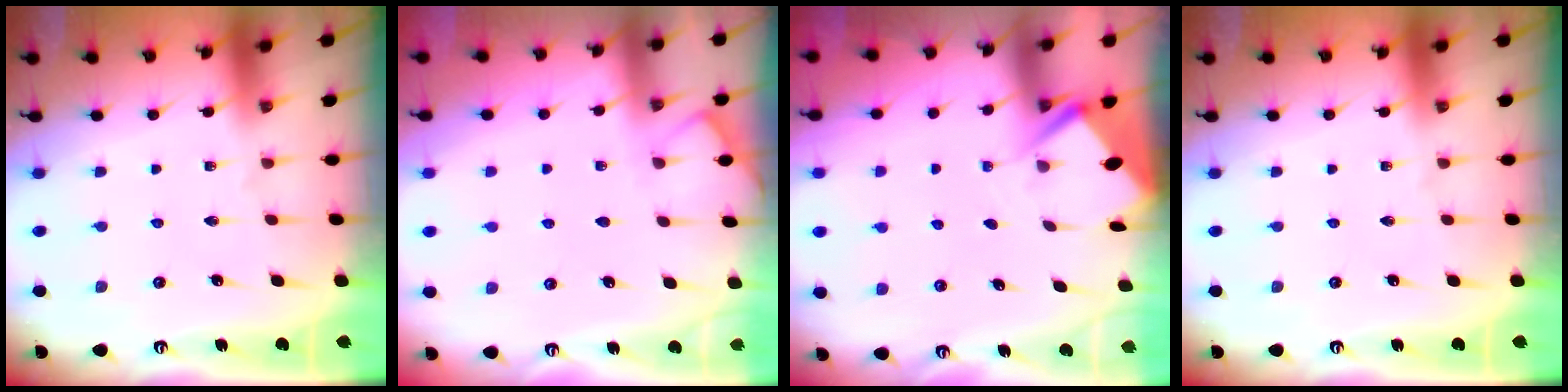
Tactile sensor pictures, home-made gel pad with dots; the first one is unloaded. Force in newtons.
{"total": 3.8, "press": 3.8, "slide": 0.5}
{"total": 3.0, "press": 2.9, "slide": 0.4}
{"total": 0.0}